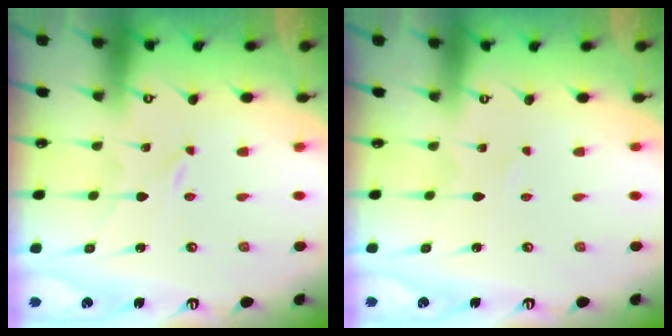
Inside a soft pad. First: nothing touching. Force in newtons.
{"total": 0.0}